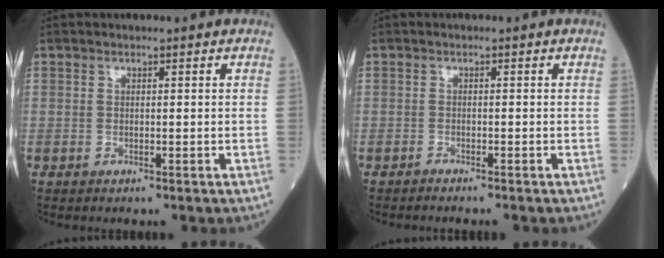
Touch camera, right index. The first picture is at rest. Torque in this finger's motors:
{"motor_torque": [0.03, 0.02, 0.04, -0.01]}